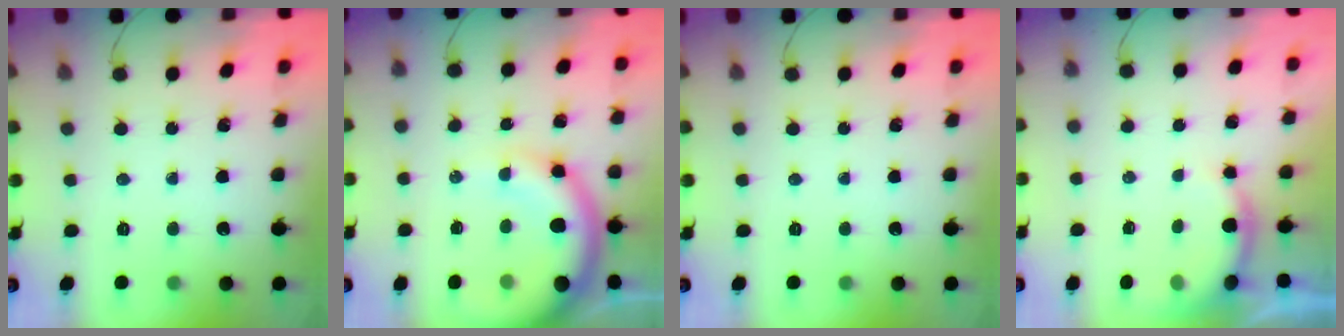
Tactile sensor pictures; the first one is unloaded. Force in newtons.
{"total": 11.4, "press": 11.2, "slide": 2.4}
{"total": 0.0}
{"total": 5.2, "press": 5.2, "slide": 0.5}